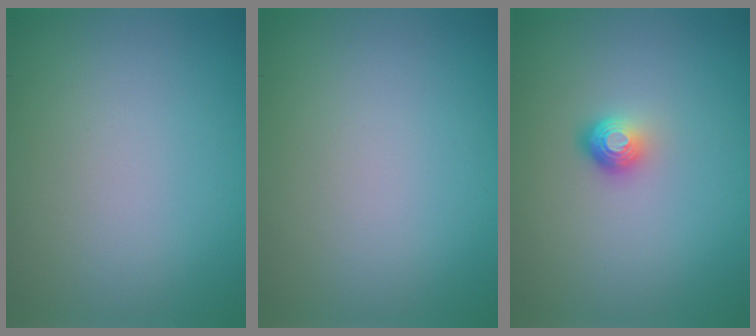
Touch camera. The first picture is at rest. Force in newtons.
{"total": 0.0}
{"total": 1.8, "press": 1.2, "slide": 1.4}